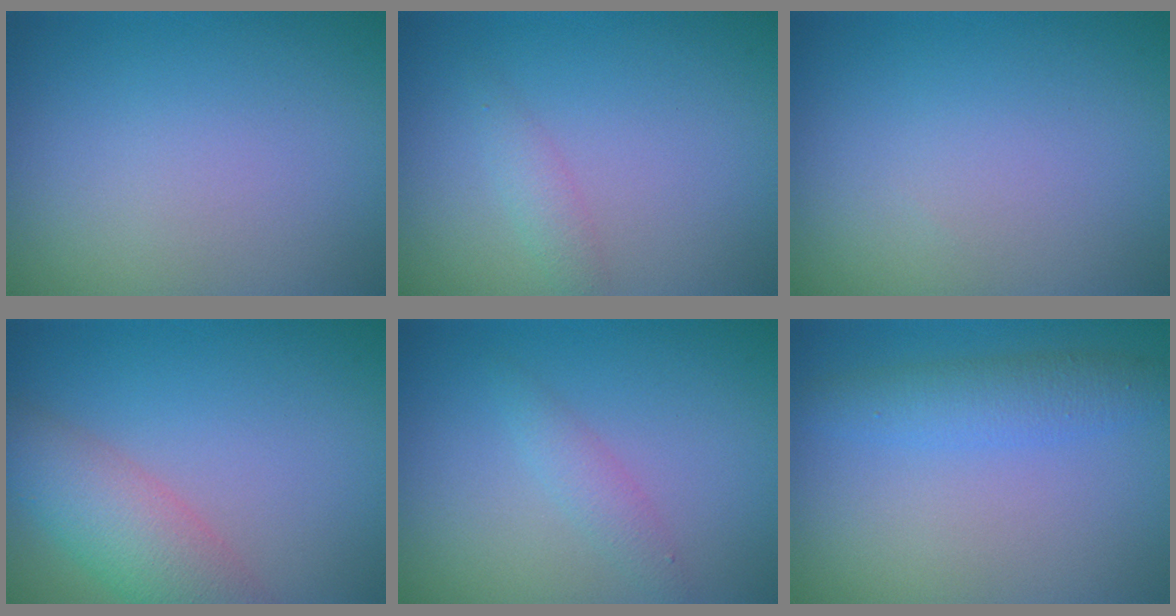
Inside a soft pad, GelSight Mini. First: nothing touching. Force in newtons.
{"total": 1.3, "press": 1.3, "slide": 0.1}
{"total": 0.0}
{"total": 5.2, "press": 5.2, "slide": 0.1}
{"total": 1.6, "press": 1.6, "slide": 0.1}
{"total": 2.8, "press": 2.8, "slide": 0.0}